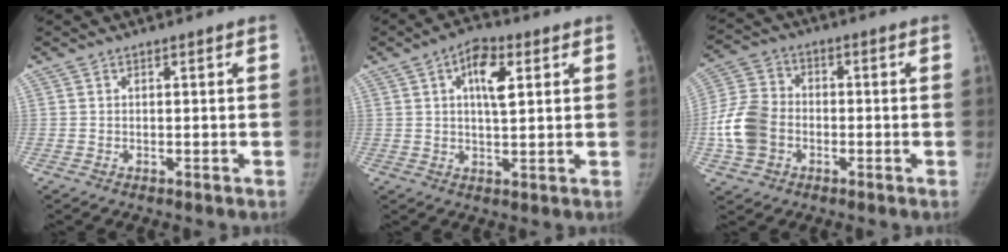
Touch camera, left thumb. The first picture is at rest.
{"total": 7.5, "force": [2.6, 3.4, 6.2], "torque": [-0.087, 0.000, 0.039]}
{"total": 10.6, "force": [-2.5, 8.3, 6.0], "torque": [-0.113, 0.022, -0.052]}